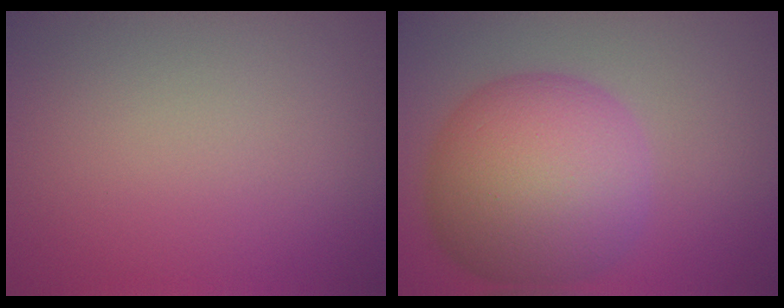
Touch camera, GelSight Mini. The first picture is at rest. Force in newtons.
{"total": 12.1, "press": 12.1, "slide": 0.1}